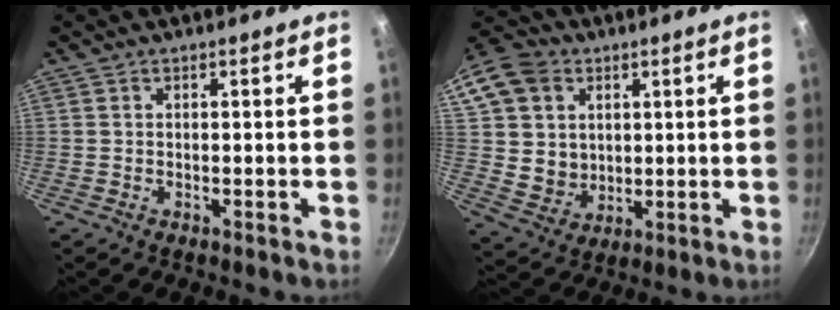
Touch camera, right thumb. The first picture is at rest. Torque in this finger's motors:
{"motor_torque": [-0.53, 0.67, 0.36, -0.33, 0.03]}